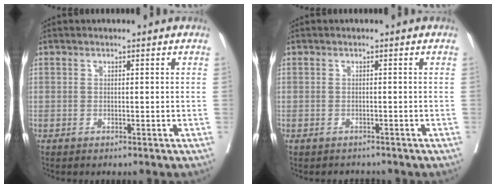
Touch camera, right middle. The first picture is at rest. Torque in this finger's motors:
{"motor_torque": [0.14, -0.09, -0.01, 0.00]}